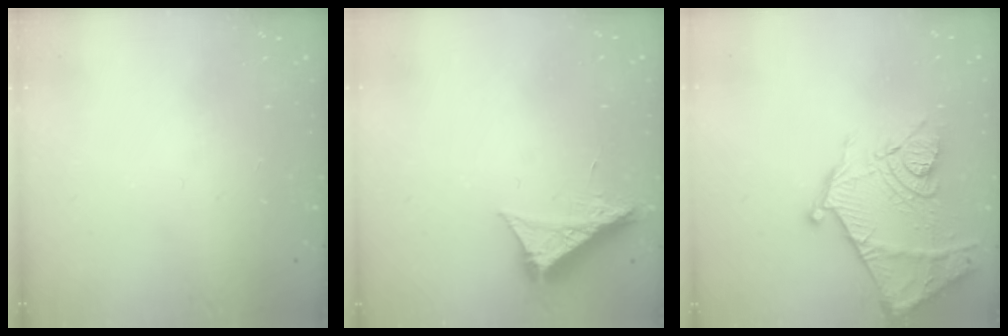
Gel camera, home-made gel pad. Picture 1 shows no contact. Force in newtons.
{"total": 8.9, "press": 8.9, "slide": 0.3}
{"total": 17.3, "press": 17.2, "slide": 1.7}